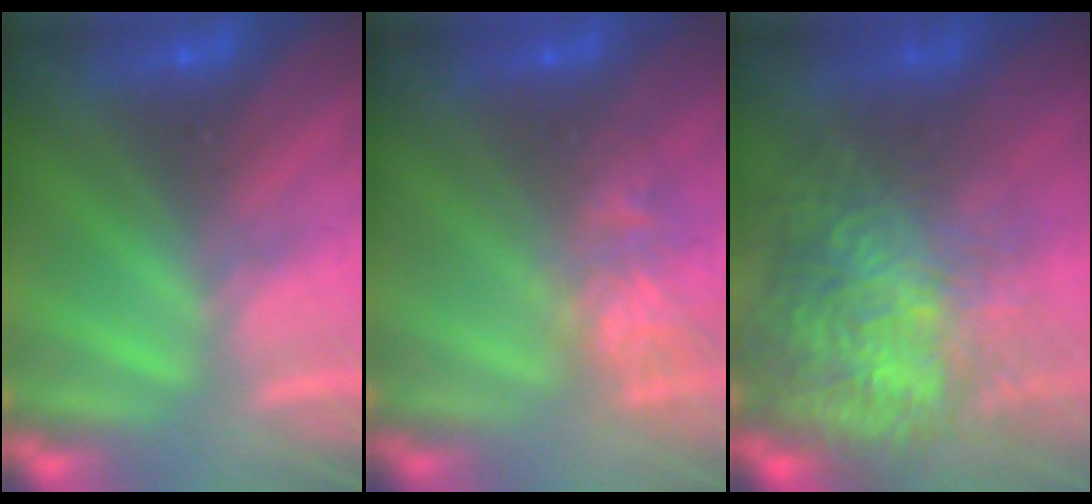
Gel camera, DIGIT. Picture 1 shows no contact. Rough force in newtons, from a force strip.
{"total": 4.7}
{"total": 7.3}